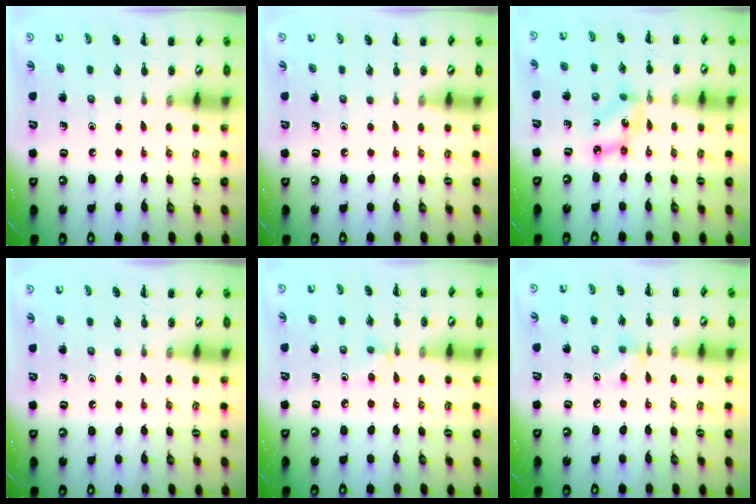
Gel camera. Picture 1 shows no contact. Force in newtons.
{"total": 0.0}
{"total": 6.7, "press": 6.5, "slide": 1.6}
{"total": 0.0}
{"total": 3.0, "press": 2.7, "slide": 1.2}
{"total": 5.5, "press": 5.3, "slide": 1.7}